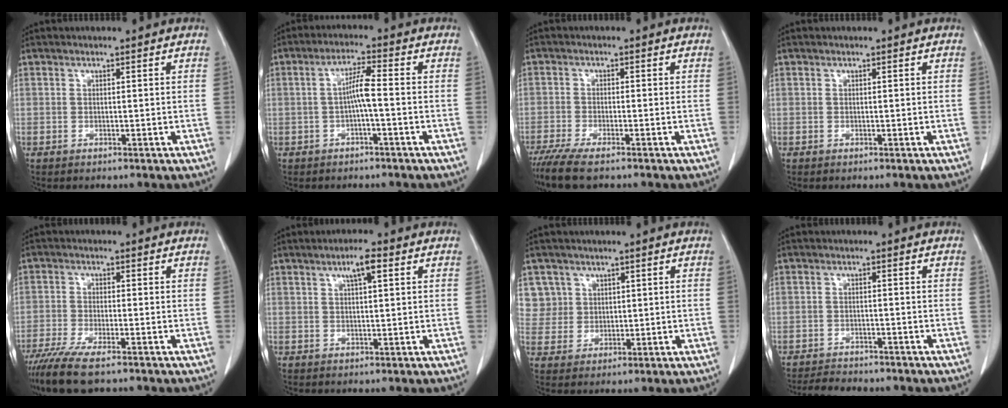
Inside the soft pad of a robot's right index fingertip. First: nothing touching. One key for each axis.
{"total": 4.1, "fx": -0.5, "fy": 0.1, "fz": 4.0, "tx": -0.074, "ty": 0.013, "tz": -0.005}
{"total": 6.5, "fx": -5.1, "fy": 0.8, "fz": 4.1, "tx": -0.070, "ty": -0.016, "tz": -0.086}
{"total": 0.0}
{"total": 8.1, "fx": -6.2, "fy": 1.1, "fz": 5.2, "tx": -0.090, "ty": -0.021, "tz": -0.104}
{"total": 3.5, "fx": 1.6, "fy": 0.5, "fz": 3.1, "tx": -0.055, "ty": 0.006, "tz": 0.027}
{"total": 5.5, "fx": 2.7, "fy": 4.9, "fz": -0.4, "tx": 0.023, "ty": 0.009, "tz": 0.059}
{"total": 5.2, "fx": -4.8, "fy": 1.4, "fz": 1.3, "tx": -0.019, "ty": -0.010, "tz": -0.073}